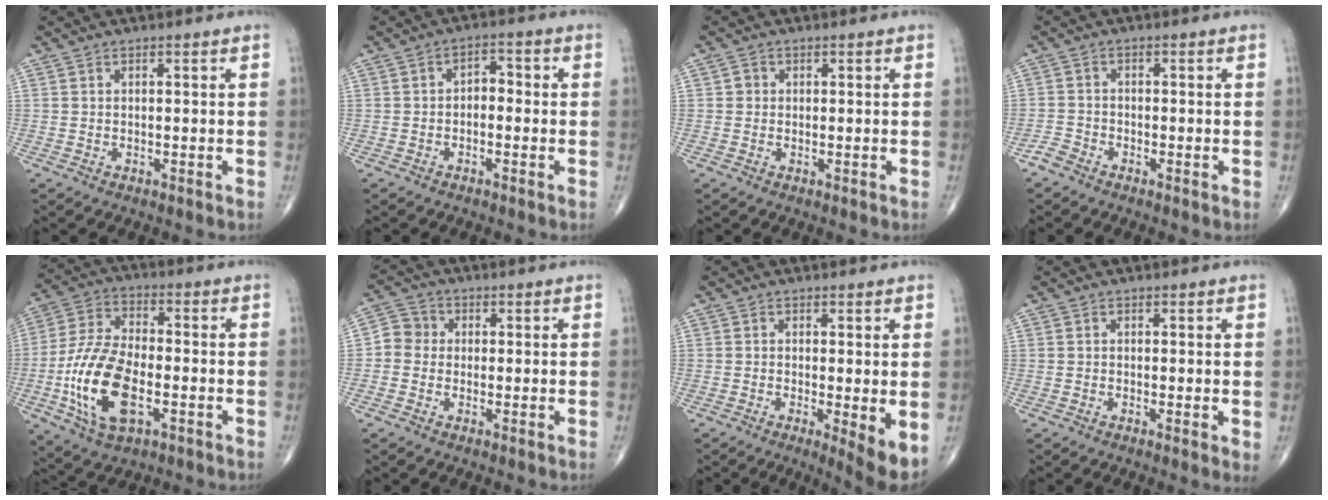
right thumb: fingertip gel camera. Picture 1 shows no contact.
{"total": 3.3, "force": [-0.4, 2.1, 2.5], "torque": [-0.021, 0.017, -0.016]}
{"total": 1.2, "force": [0.1, 1.2, 0.3], "torque": [0.001, 0.003, -0.001]}
{"total": 2.1, "force": [-1.7, 0.8, 0.7], "torque": [-0.015, -0.003, -0.041]}
{"total": 16.6, "force": [-4.4, 8.3, 13.7], "torque": [-0.278, 0.015, -0.080]}
{"total": 4.3, "force": [-0.3, 4.1, 1.4], "torque": [-0.007, 0.012, -0.020]}
{"total": 5.3, "force": [-0.9, 1.1, 5.1], "torque": [-0.083, -0.018, -0.018]}
{"total": 1.8, "force": [0.0, 0.4, 1.7], "torque": [-0.031, -0.007, -0.006]}